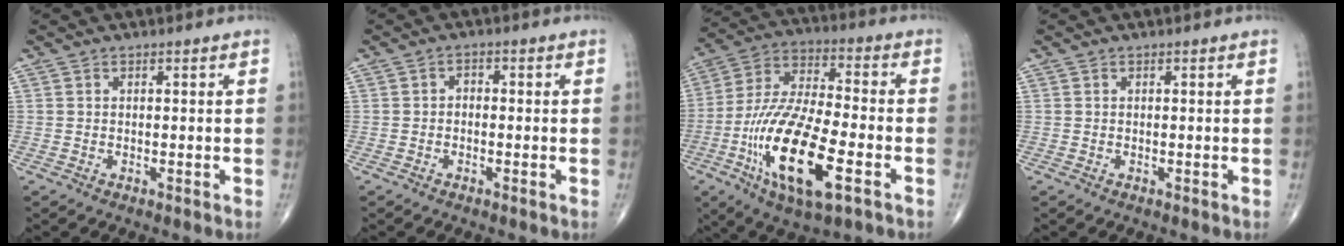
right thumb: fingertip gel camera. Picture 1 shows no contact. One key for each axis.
{"total": 1.4, "fx": -0.3, "fy": 1.1, "fz": 0.9, "tx": -0.005, "ty": 0.008, "tz": -0.009}
{"total": 21.4, "fx": -7.3, "fy": 7.6, "fz": 18.6, "tx": -0.372, "ty": 0.019, "tz": -0.124}
{"total": 0.0}